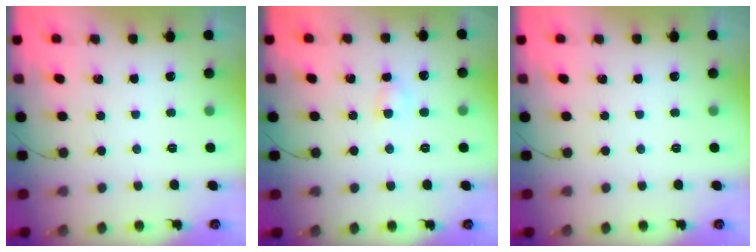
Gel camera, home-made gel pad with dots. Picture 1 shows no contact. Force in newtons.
{"total": 3.4, "press": 3.2, "slide": 1.2}
{"total": 0.0}